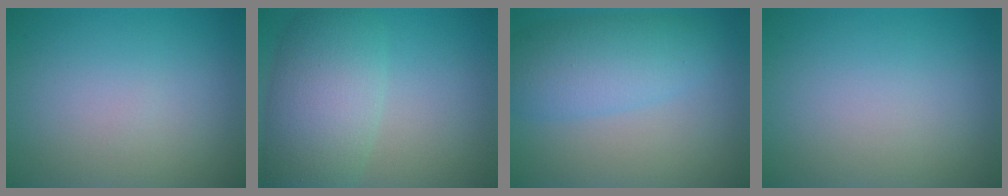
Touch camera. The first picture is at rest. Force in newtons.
{"total": 7.2, "press": 7.2, "slide": 0.4}
{"total": 6.9, "press": 6.9, "slide": 0.2}
{"total": 0.0}